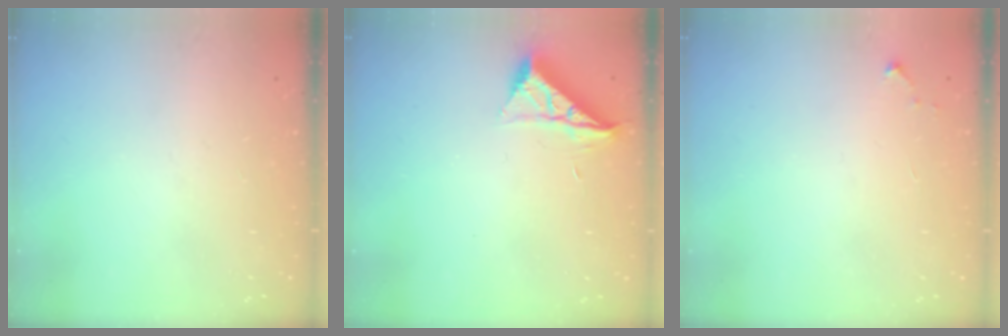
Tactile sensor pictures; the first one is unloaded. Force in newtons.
{"total": 6.6, "press": 6.6, "slide": 0.3}
{"total": 2.6, "press": 2.6, "slide": 0.4}